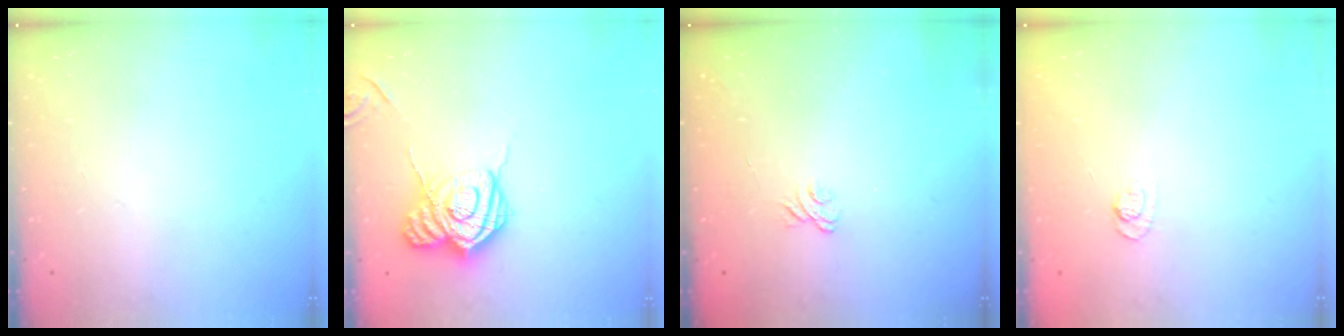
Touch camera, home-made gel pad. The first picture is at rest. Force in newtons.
{"total": 15.8, "press": 15.8, "slide": 0.8}
{"total": 1.9, "press": 1.5, "slide": 1.1}
{"total": 3.6, "press": 3.3, "slide": 1.4}